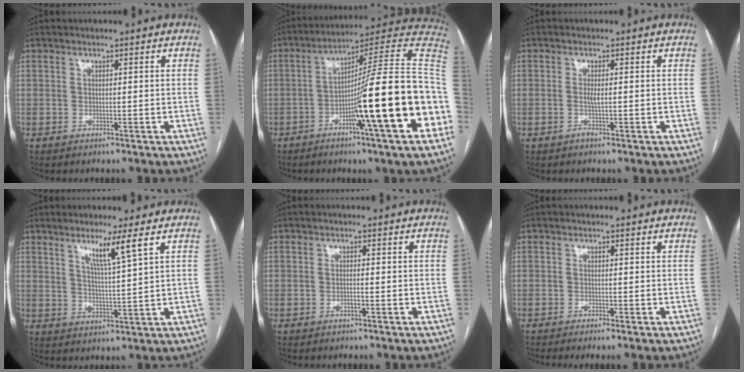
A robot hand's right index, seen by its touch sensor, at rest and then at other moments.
{"total": 24.6, "force": [-6.0, -0.8, 23.8], "torque": [-0.267, 0.002, -0.108]}
{"total": 1.2, "force": [-0.3, 0.1, 1.2], "torque": [-0.024, 0.000, -0.006]}
{"total": 5.9, "force": [3.4, -0.9, 4.7], "torque": [-0.086, -0.013, 0.063]}
{"total": 1.0, "force": [-0.5, 0.1, 0.9], "torque": [-0.018, 0.001, -0.009]}
{"total": 1.3, "force": [-0.9, -0.1, 1.0], "torque": [-0.020, -0.001, -0.017]}